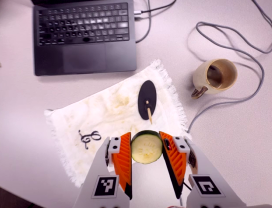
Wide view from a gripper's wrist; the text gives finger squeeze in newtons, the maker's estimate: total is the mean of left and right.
{"total": 9.2, "left": 9.2, "right": 9.2}